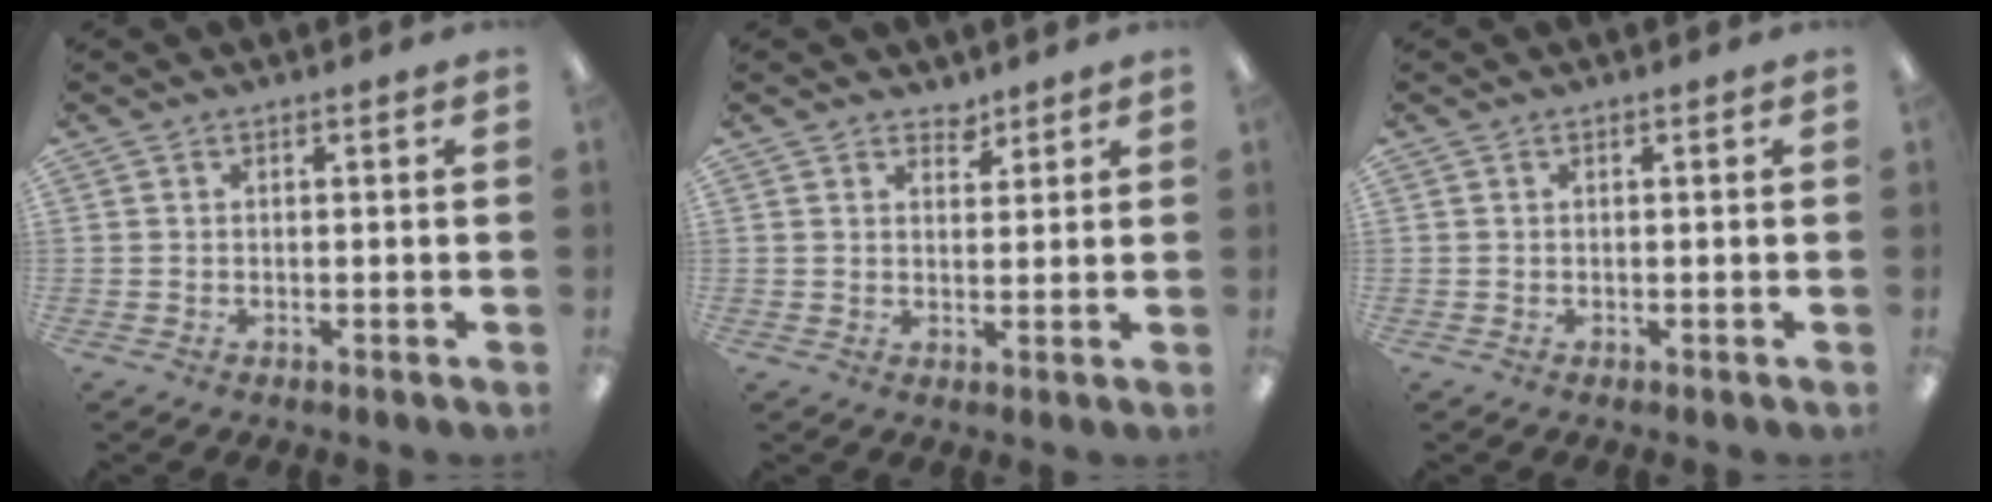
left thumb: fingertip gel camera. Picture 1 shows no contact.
{"total": 3.2, "force": [2.7, 1.7, 0.4], "torque": [0.010, -0.020, 0.047]}
{"total": 0.0}